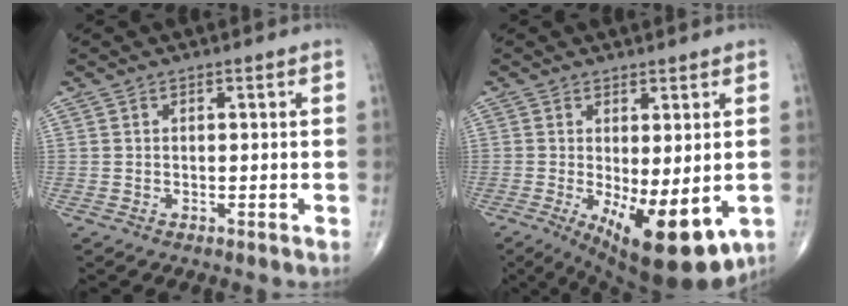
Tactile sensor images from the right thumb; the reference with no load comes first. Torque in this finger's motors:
{"motor_torque": [-0.03, 1.04, 0.03, -0.34, 0.15]}